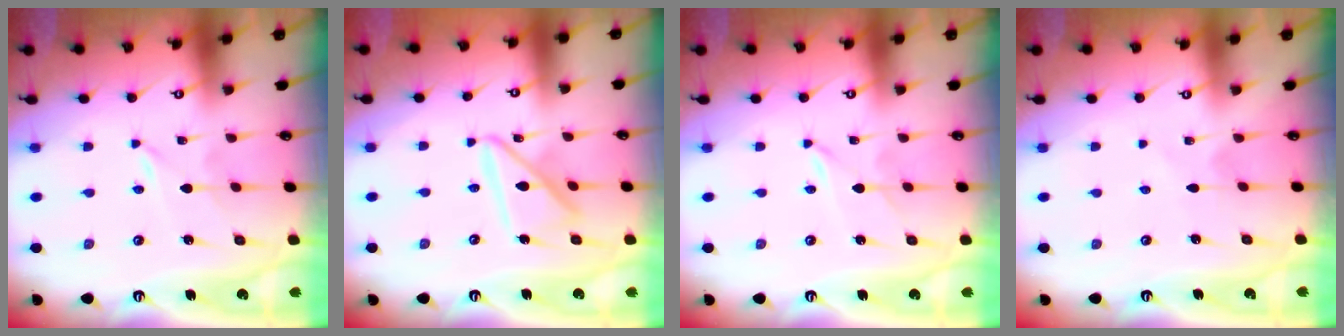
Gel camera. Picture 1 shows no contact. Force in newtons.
{"total": 13.3, "press": 13.2, "slide": 1.3}
{"total": 1.1, "press": 1.1, "slide": 0.1}
{"total": 2.8, "press": 2.8, "slide": 0.3}